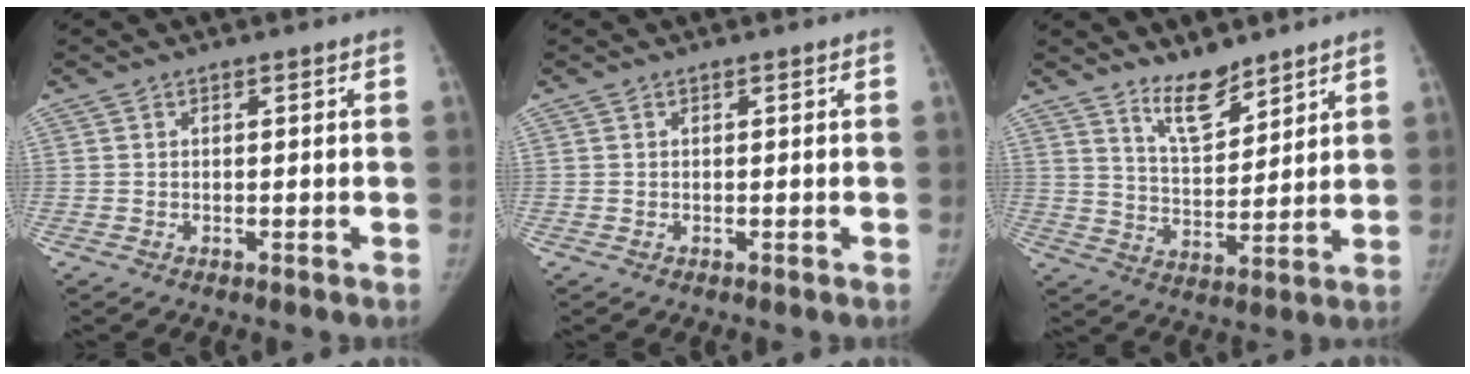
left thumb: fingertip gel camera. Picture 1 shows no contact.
{"total": 0.0}
{"total": 8.2, "force": [6.6, 2.8, 3.9], "torque": [-0.046, -0.061, 0.124]}